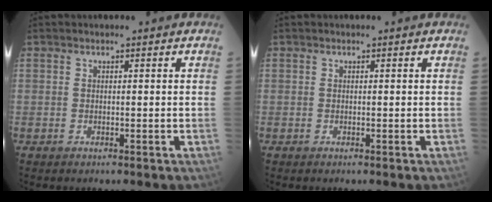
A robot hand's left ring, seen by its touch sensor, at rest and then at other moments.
{"total": 0.0}